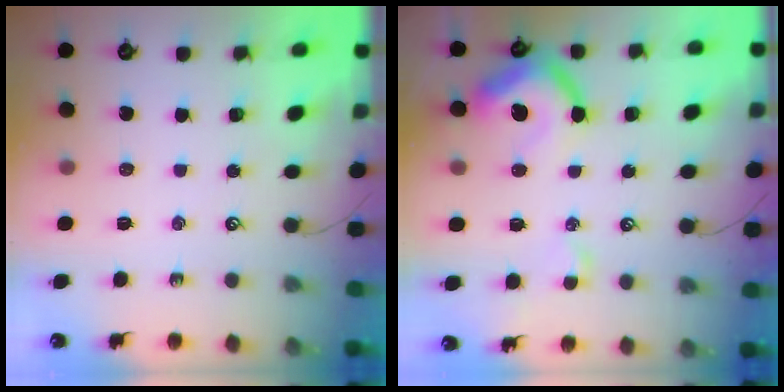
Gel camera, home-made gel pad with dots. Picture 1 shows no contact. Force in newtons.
{"total": 10.6, "press": 10.5, "slide": 1.5}